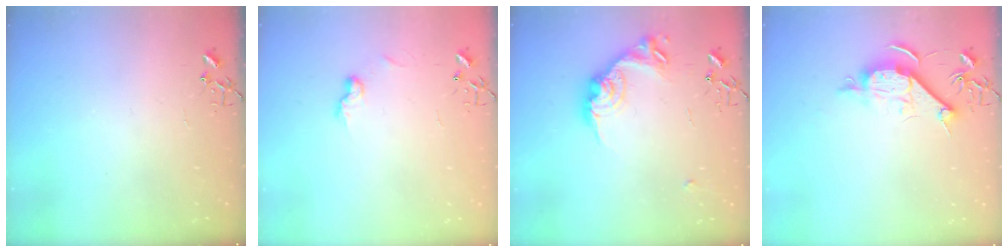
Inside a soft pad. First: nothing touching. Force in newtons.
{"total": 6.7, "press": 6.7, "slide": 0.4}
{"total": 16.7, "press": 16.7, "slide": 0.9}
{"total": 9.5, "press": 9.5, "slide": 0.9}